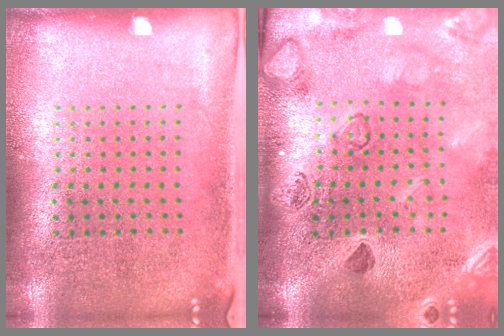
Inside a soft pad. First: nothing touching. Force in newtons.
{"total": 2.3, "press": 2.3, "slide": 0.5}